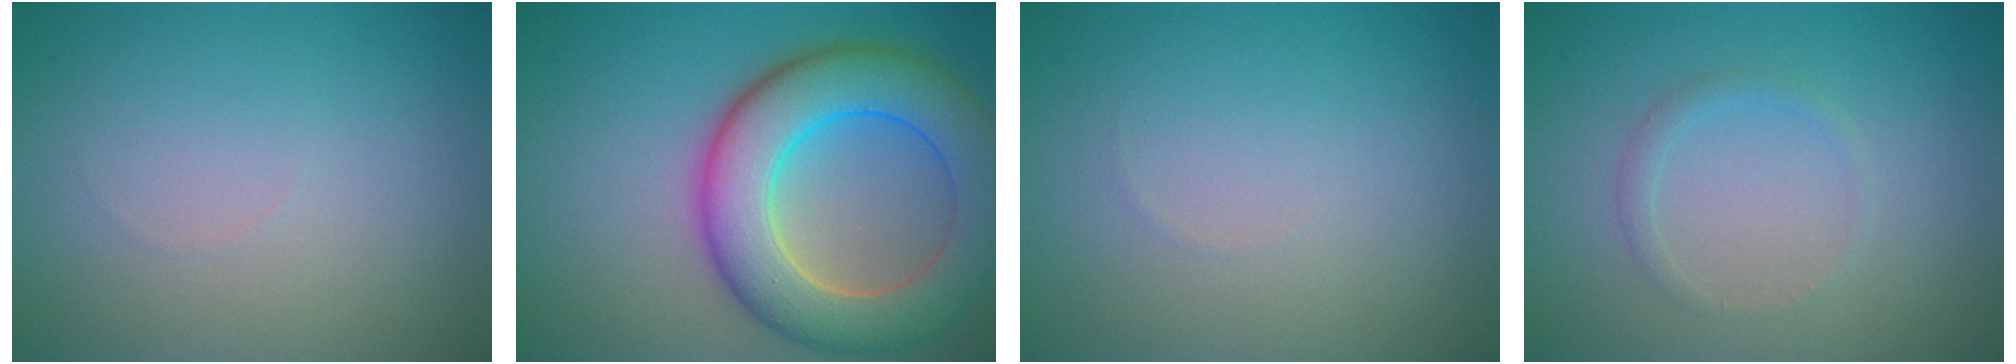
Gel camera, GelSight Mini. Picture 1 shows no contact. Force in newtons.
{"total": 9.8, "press": 9.8, "slide": 0.4}
{"total": 0.0}
{"total": 1.1, "press": 1.1, "slide": 0.1}